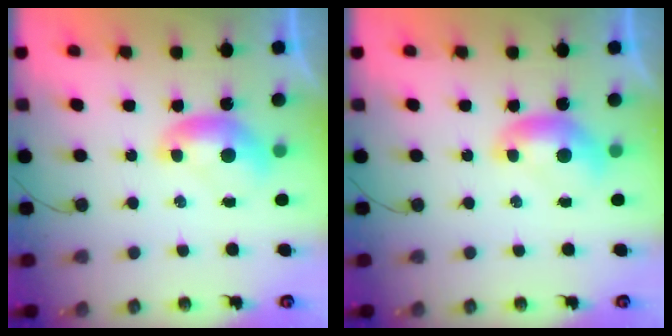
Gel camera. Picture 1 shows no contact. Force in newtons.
{"total": 0.0}